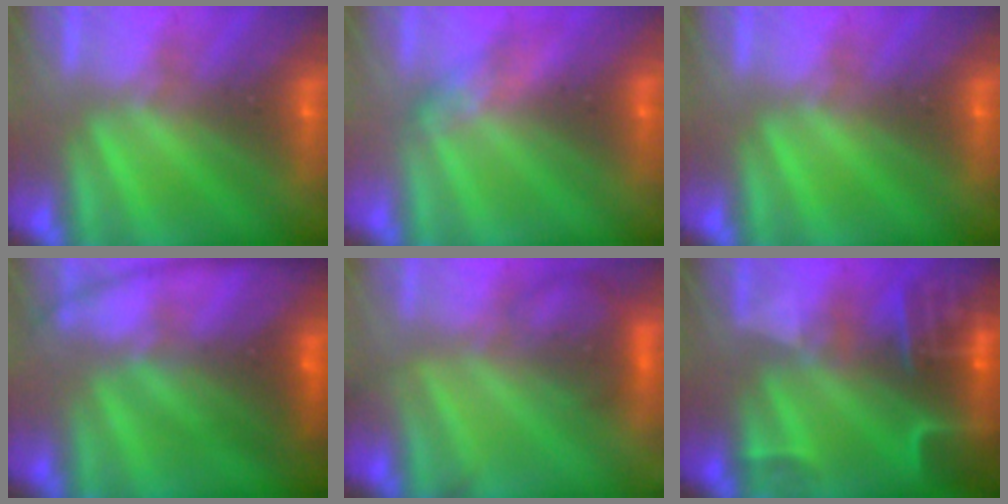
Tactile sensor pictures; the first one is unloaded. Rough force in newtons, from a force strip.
{"total": 2.8}
{"total": 0.0}
{"total": 5.8}
{"total": 5.6}
{"total": 6.8}